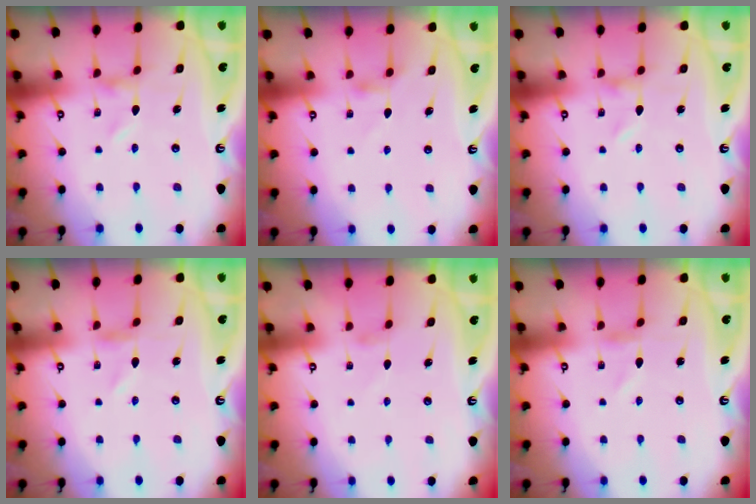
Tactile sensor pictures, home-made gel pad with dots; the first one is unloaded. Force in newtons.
{"total": 2.8, "press": 2.7, "slide": 0.5}
{"total": 0.0}
{"total": 0.9, "press": 0.8, "slide": 0.1}
{"total": 0.0}
{"total": 0.0}